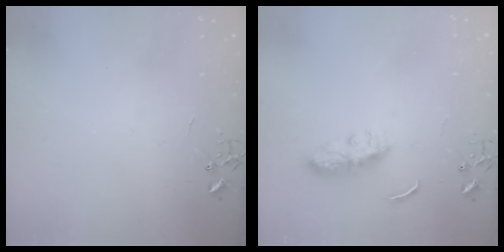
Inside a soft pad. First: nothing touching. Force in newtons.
{"total": 8.6, "press": 8.6, "slide": 0.1}